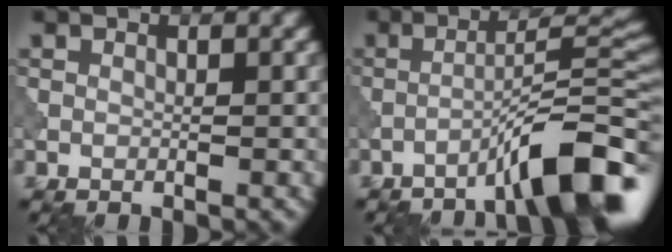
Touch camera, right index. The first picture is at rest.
{"total": 8.6, "force": [-5.2, 1.2, 6.7], "torque": [-0.091, 0.024, -0.088]}